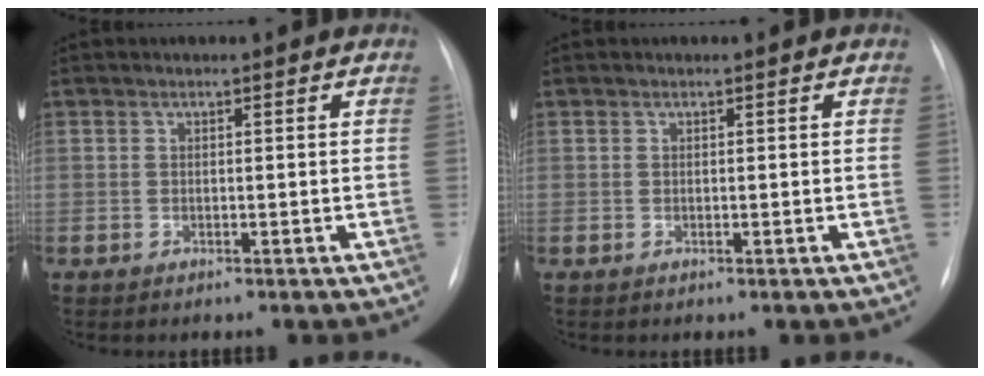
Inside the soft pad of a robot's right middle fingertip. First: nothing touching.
{"total": 0.0}